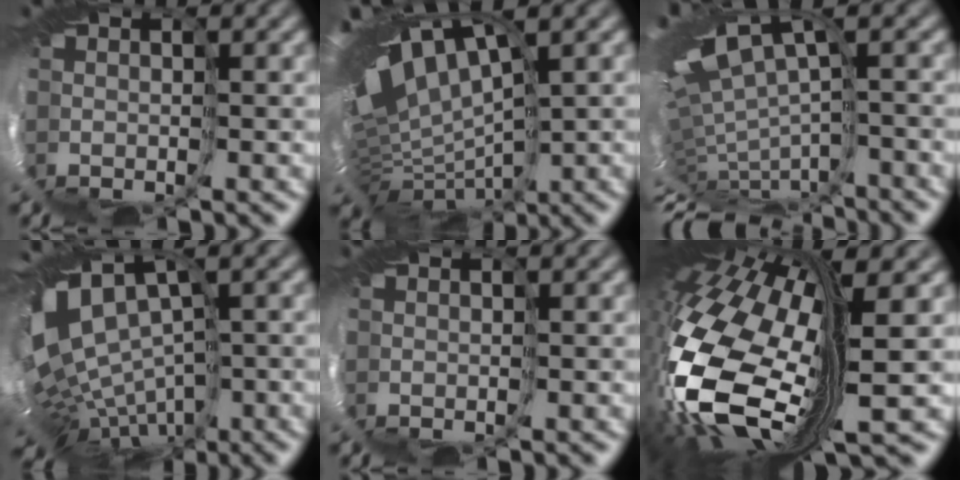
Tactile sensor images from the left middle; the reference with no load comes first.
{"total": 11.4, "force": [3.6, 4.4, 9.9], "torque": [-0.186, 0.011, 0.105]}
{"total": 6.9, "force": [-0.2, 1.7, 6.7], "torque": [-0.156, 0.001, 0.045]}
{"total": 9.1, "force": [-1.5, 5.3, 7.3], "torque": [-0.145, 0.000, 0.014]}
{"total": 0.0}
{"total": 13.1, "force": [-0.2, 5.7, 11.8], "torque": [-0.321, -0.042, 0.002]}